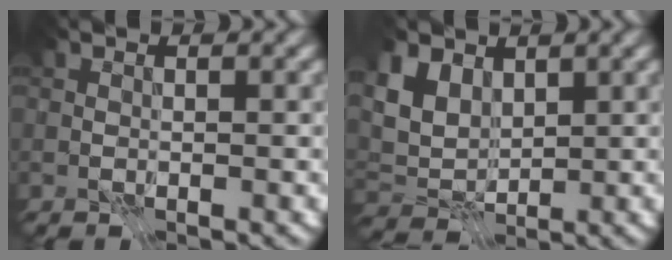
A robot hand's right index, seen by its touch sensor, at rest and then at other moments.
{"total": 3.7, "force": [1.9, 2.6, 1.9], "torque": [-0.050, -0.004, 0.031]}